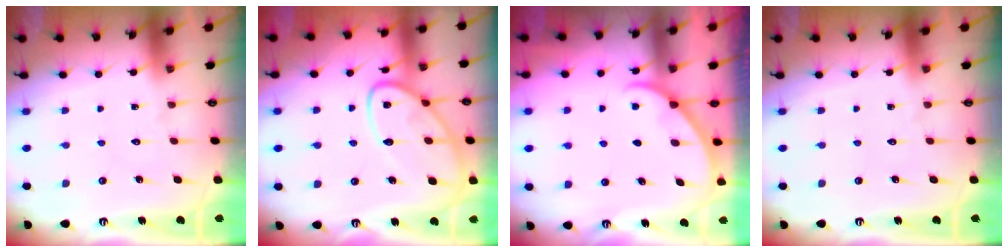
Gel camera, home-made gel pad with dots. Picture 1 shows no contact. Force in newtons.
{"total": 13.1, "press": 13.1, "slide": 1.2}
{"total": 1.8, "press": 1.8, "slide": 0.1}
{"total": 0.0}